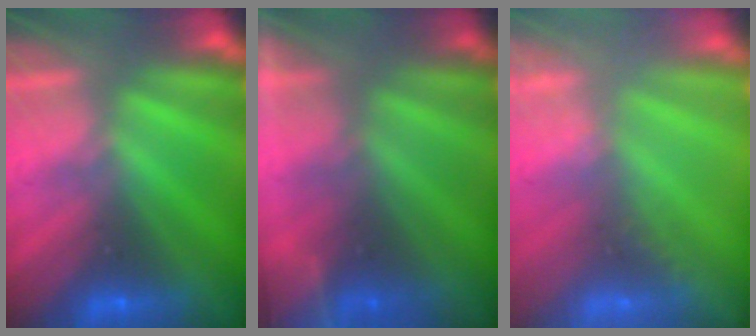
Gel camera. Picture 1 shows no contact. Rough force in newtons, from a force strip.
{"total": 8.1}
{"total": 1.6}